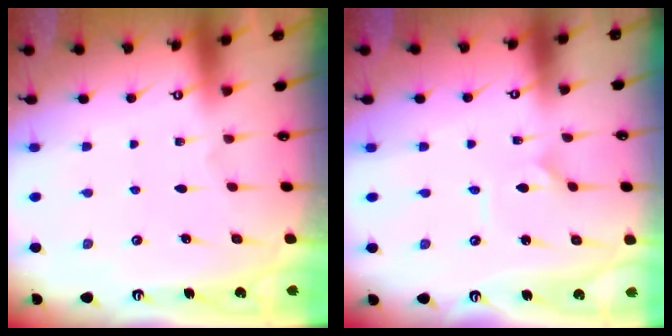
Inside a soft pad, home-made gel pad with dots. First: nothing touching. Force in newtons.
{"total": 1.0, "press": 1.0, "slide": 0.0}